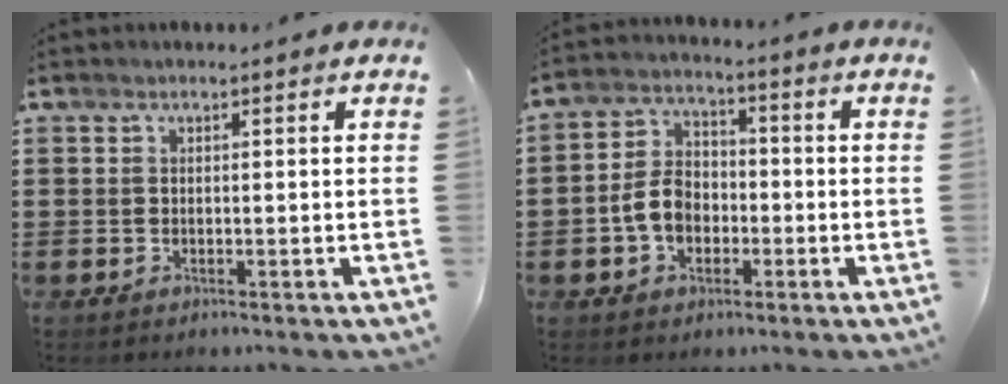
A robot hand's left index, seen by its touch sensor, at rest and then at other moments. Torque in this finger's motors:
{"motor_torque": [1.37, 0.77, 0.64, 0.15]}